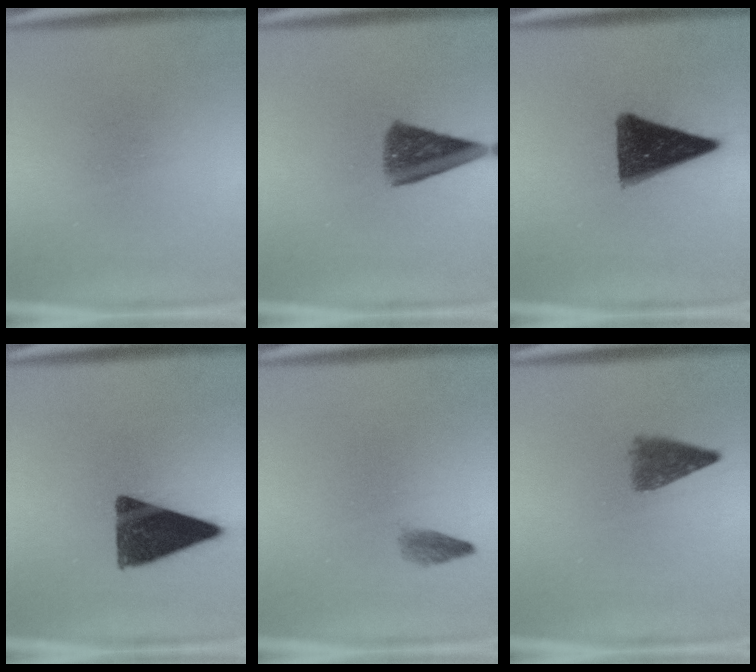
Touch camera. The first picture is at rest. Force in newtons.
{"total": 8.1}
{"total": 13.0}
{"total": 12.8}
{"total": 1.4}
{"total": 3.9}